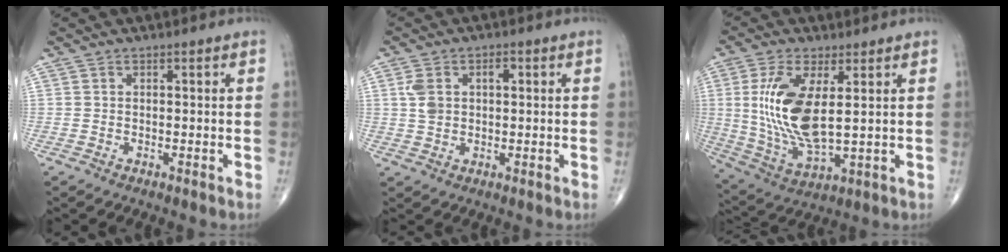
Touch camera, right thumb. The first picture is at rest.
{"total": 5.1, "force": [1.2, 3.4, 3.7], "torque": [-0.069, 0.013, 0.023]}
{"total": 14.9, "force": [2.5, 6.0, 13.4], "torque": [-0.283, -0.022, 0.060]}